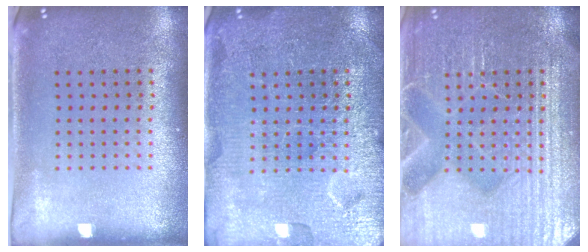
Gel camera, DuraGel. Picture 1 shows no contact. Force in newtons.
{"total": 4.0, "press": 4.0, "slide": 0.4}
{"total": 7.5, "press": 7.5, "slide": 1.1}